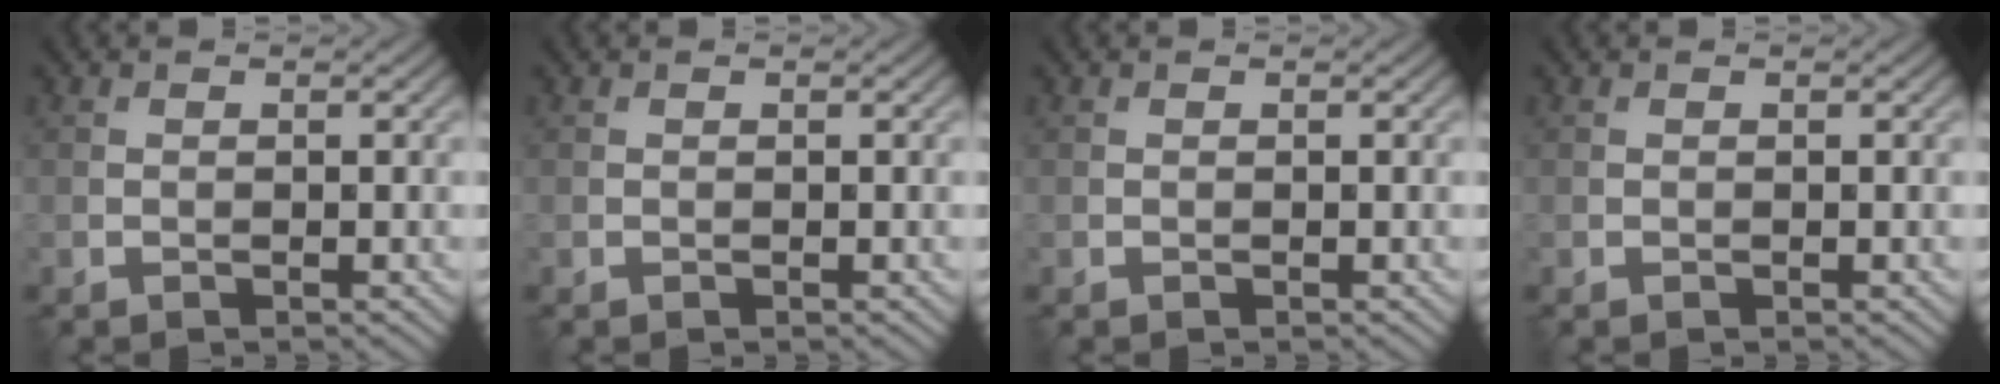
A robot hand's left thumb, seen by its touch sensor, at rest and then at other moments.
{"total": 0.0}
{"total": 0.0}
{"total": 0.0}